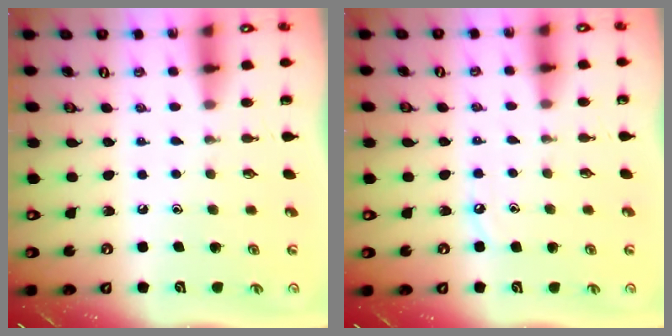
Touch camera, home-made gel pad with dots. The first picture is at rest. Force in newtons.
{"total": 3.9, "press": 3.9, "slide": 0.5}